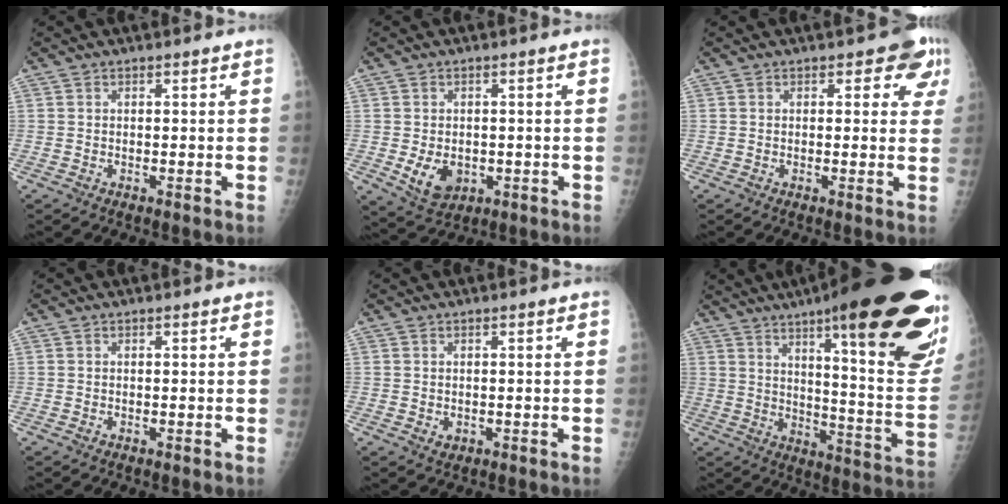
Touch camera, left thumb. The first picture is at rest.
{"total": 5.9, "force": [-1.0, 4.5, 3.8], "torque": [-0.046, -0.007, -0.001]}
{"total": 5.2, "force": [2.6, 3.1, 3.2], "torque": [0.003, -0.006, 0.020]}
{"total": 0.0}
{"total": 1.4, "force": [-0.1, 1.2, 0.6], "torque": [-0.006, -0.001, 0.004]}
{"total": 34.3, "force": [18.9, 7.4, 27.6], "torque": [-0.266, -0.045, 0.271]}